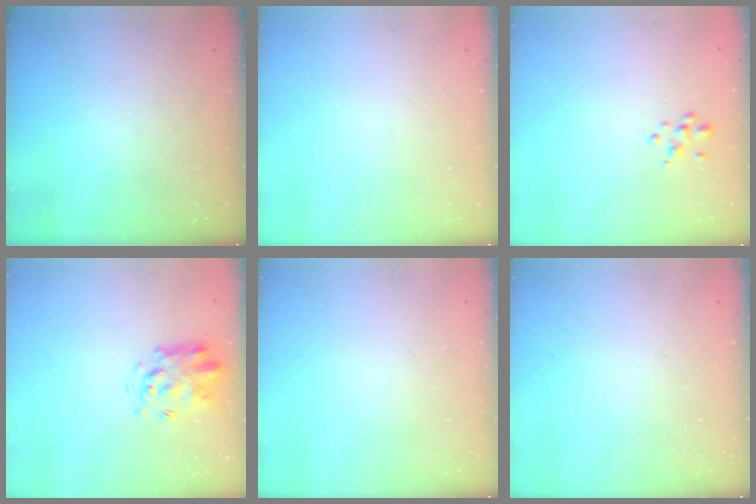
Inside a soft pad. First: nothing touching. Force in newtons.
{"total": 0.0}
{"total": 2.2, "press": 2.1, "slide": 0.4}
{"total": 3.6, "press": 3.5, "slide": 0.7}
{"total": 0.0}
{"total": 0.0}